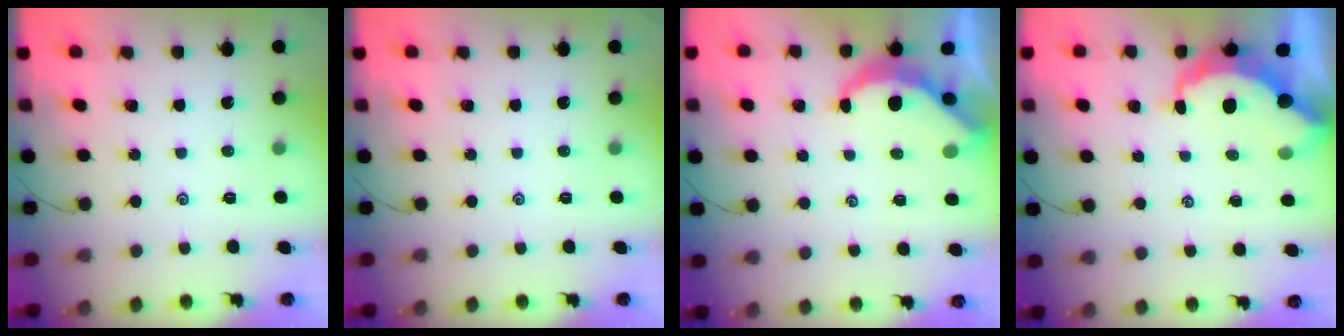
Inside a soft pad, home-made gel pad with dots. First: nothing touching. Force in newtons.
{"total": 0.0}
{"total": 5.5, "press": 5.5, "slide": 0.4}
{"total": 7.8, "press": 7.7, "slide": 0.8}